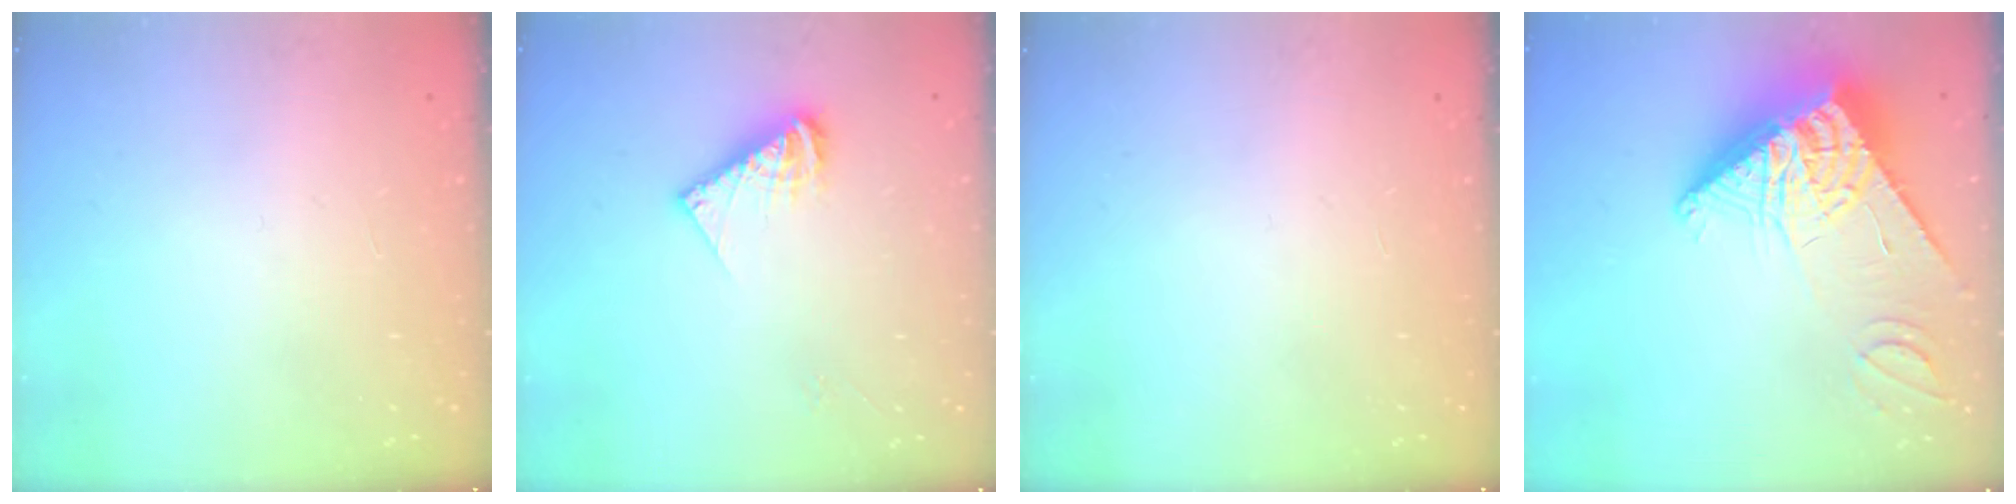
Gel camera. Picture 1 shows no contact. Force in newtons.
{"total": 8.9, "press": 8.9, "slide": 0.8}
{"total": 0.0}
{"total": 14.9, "press": 14.8, "slide": 1.4}